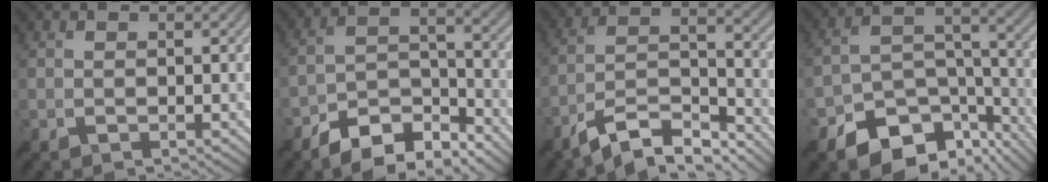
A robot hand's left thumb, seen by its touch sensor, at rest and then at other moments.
{"total": 9.0, "force": [-7.2, 3.4, 4.3], "torque": [-0.062, 0.003, -0.141]}
{"total": 10.3, "force": [-8.2, 2.5, 5.8], "torque": [-0.104, 0.007, -0.153]}
{"total": 13.0, "force": [-8.9, 7.3, 6.0], "torque": [-0.109, -0.029, -0.143]}